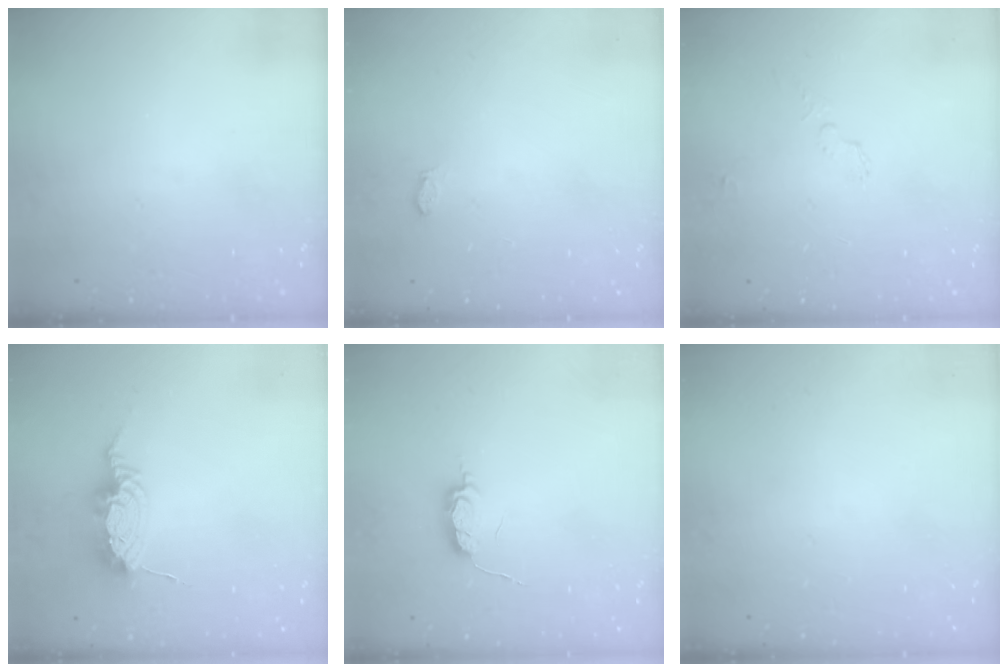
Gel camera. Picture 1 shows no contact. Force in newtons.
{"total": 2.9, "press": 2.7, "slide": 1.1}
{"total": 4.1, "press": 3.7, "slide": 1.7}
{"total": 9.3, "press": 9.2, "slide": 1.0}
{"total": 5.3, "press": 5.3, "slide": 0.7}
{"total": 0.0}